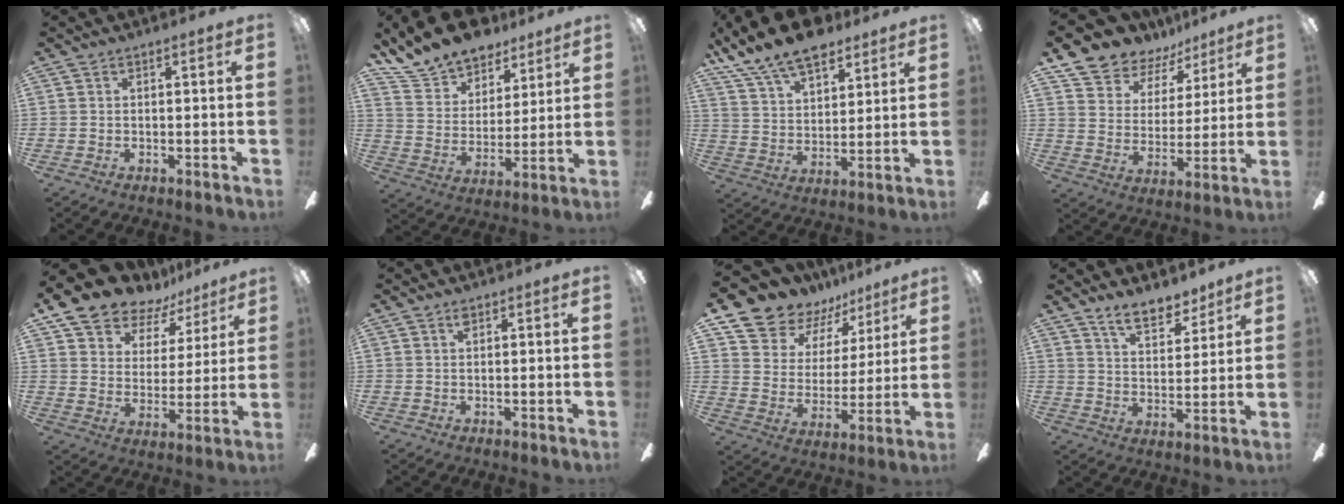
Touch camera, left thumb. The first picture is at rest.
{"total": 13.4, "force": [12.0, 5.6, 2.1], "torque": [-0.070, -0.090, 0.227]}
{"total": 14.2, "force": [10.9, 6.1, 6.8], "torque": [-0.130, -0.057, 0.198]}
{"total": 10.7, "force": [9.3, 5.1, 1.2], "torque": [-0.043, -0.079, 0.175]}
{"total": 12.6, "force": [11.1, 5.4, 2.5], "torque": [-0.067, -0.089, 0.206]}
{"total": 1.0, "force": [0.7, 0.3, 0.7], "torque": [-0.016, 0.003, 0.011]}
{"total": 10.8, "force": [9.6, 5.1, 0.4], "torque": [-0.037, -0.090, 0.179]}
{"total": 8.6, "force": [7.2, 3.3, 3.4], "torque": [-0.054, -0.037, 0.131]}